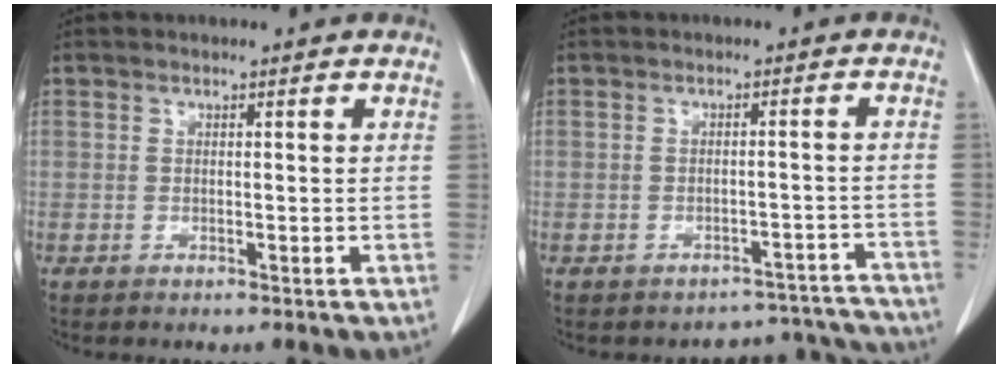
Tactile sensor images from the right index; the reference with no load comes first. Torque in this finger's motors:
{"motor_torque": [-1.50, -0.53, -1.06, -0.21]}